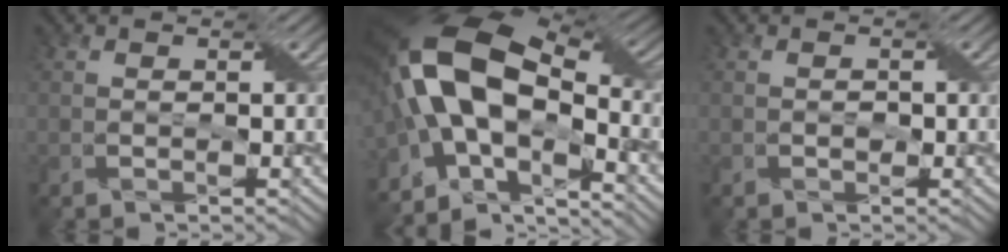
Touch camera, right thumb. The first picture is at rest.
{"total": 16.9, "force": [-2.6, 8.5, 14.4], "torque": [-0.291, 0.005, -0.052]}
{"total": 0.7, "force": [-0.2, 0.6, 0.2], "torque": [-0.001, -0.001, -0.004]}